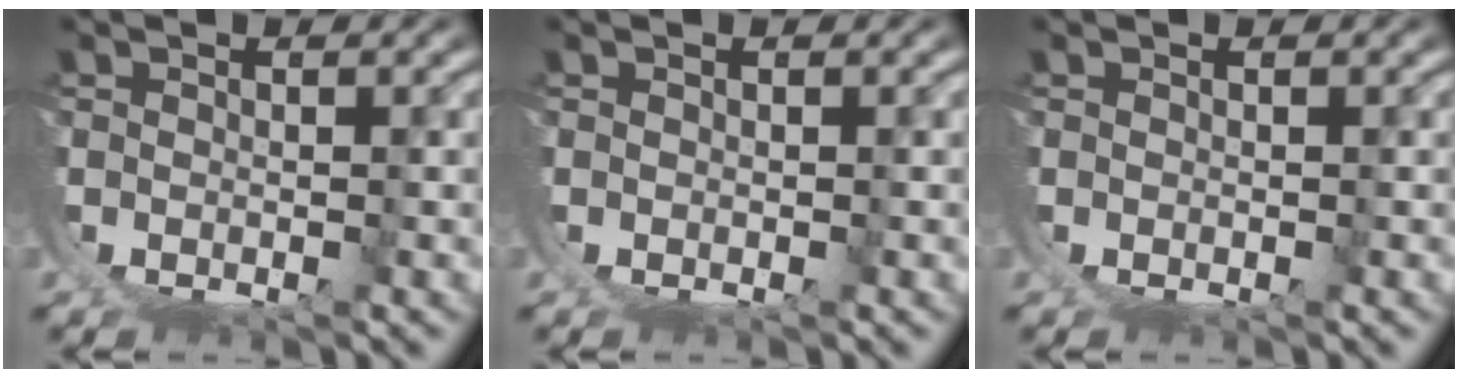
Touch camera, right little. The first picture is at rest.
{"total": 0.0}
{"total": 0.0}